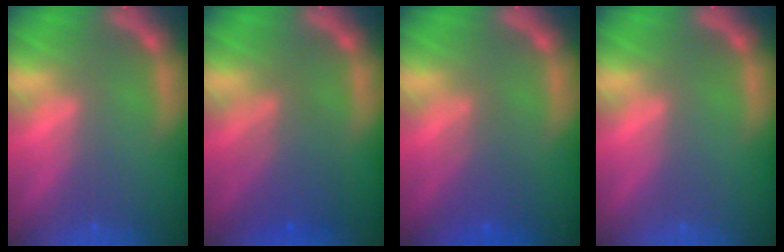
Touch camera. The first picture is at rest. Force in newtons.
{"total": 4.5}
{"total": 3.0}
{"total": 0.0}